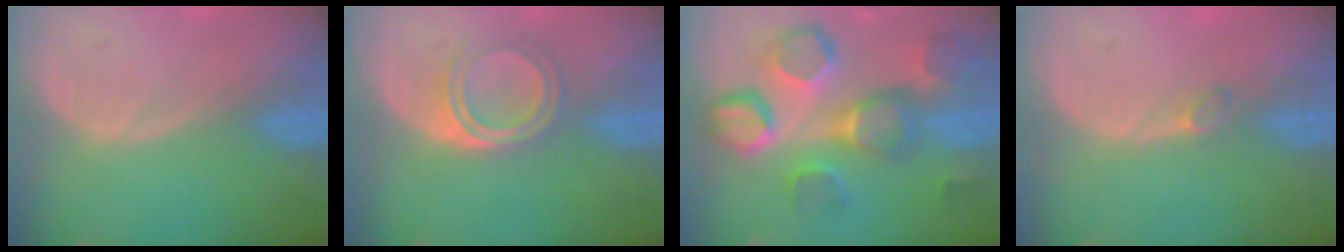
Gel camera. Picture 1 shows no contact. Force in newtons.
{"total": 5.2, "press": 4.4, "slide": 2.7}
{"total": 11.9, "press": 10.8, "slide": 5.0}
{"total": 1.2, "press": 1.2, "slide": 0.2}